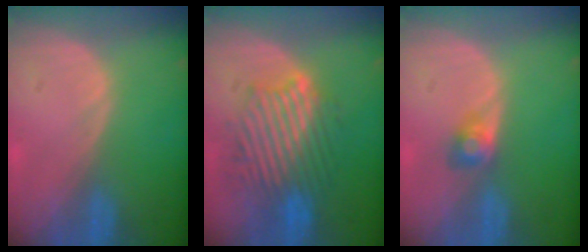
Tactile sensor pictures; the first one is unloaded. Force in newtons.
{"total": 9.5, "press": 9.4, "slide": 1.5}
{"total": 2.4, "press": 2.4, "slide": 0.4}